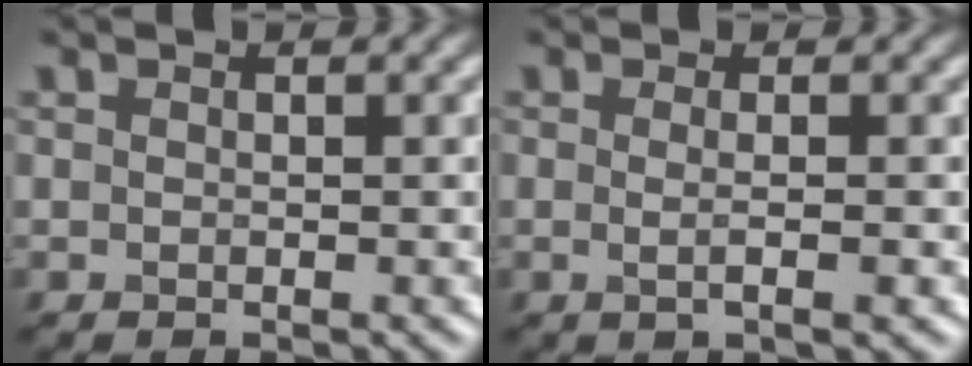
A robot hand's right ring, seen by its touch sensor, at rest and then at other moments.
{"total": 2.0, "force": [-0.1, 0.6, 1.9], "torque": [-0.028, -0.005, -0.008]}